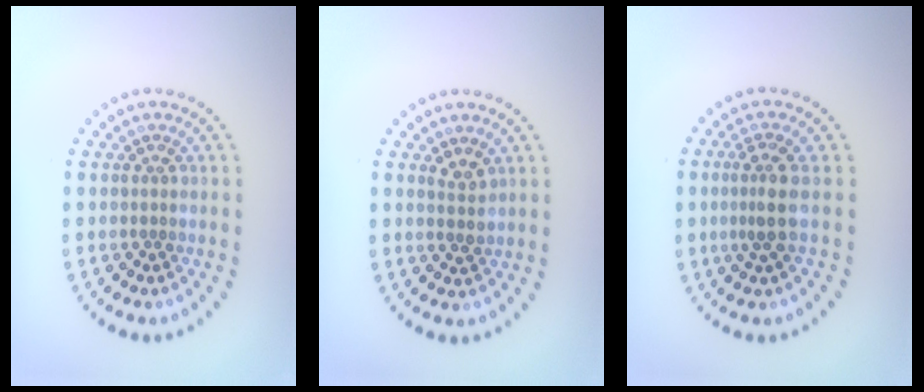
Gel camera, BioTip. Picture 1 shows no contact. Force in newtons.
{"total": 1.5, "press": 1.4, "slide": 0.7}
{"total": 2.5, "press": 2.0, "slide": 1.6}